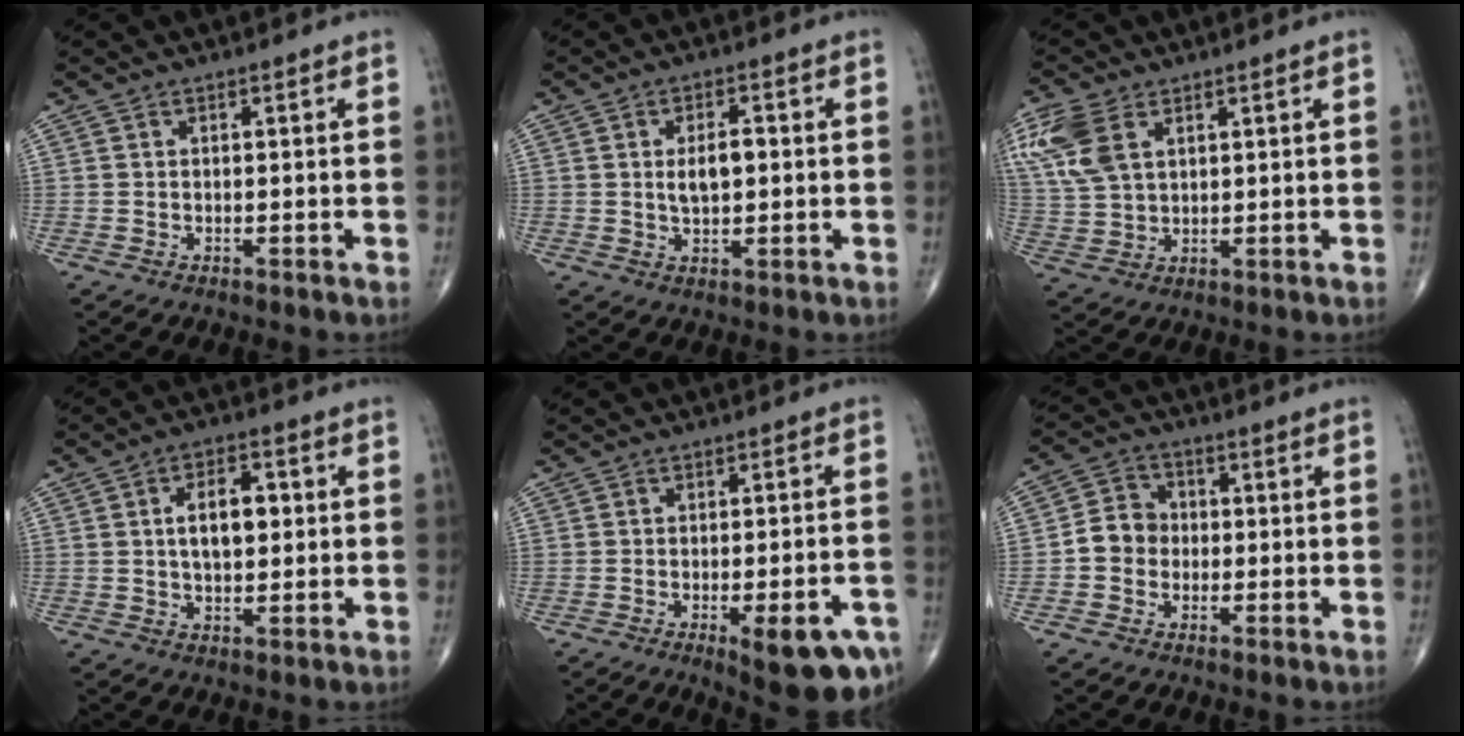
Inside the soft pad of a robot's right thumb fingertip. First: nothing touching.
{"total": 5.2, "force": [0.4, 2.7, 4.5], "torque": [-0.072, 0.002, 0.009]}
{"total": 10.1, "force": [4.4, 5.9, 6.9], "torque": [-0.164, -0.001, 0.095]}
{"total": 7.9, "force": [1.1, 4.4, 6.5], "torque": [-0.089, 0.008, 0.016]}
{"total": 12.2, "force": [-5.9, 3.5, 10.1], "torque": [-0.107, 0.019, -0.069]}
{"total": 6.2, "force": [-0.9, 5.6, 2.7], "torque": [-0.026, 0.021, -0.030]}